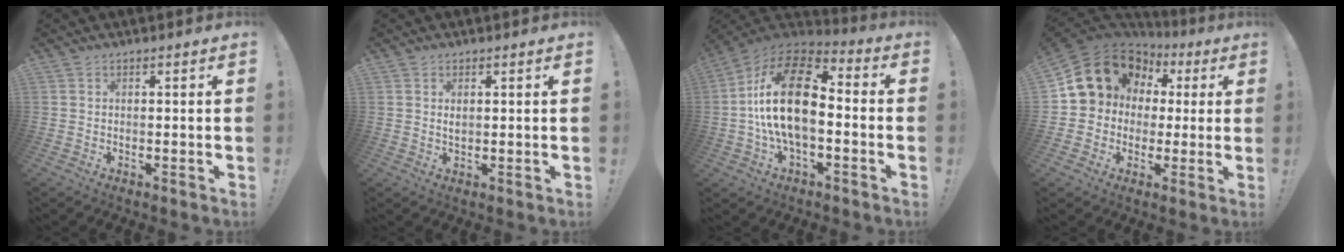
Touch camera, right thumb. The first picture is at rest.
{"total": 1.4, "force": [0.6, 0.7, 1.0], "torque": [-0.004, -0.005, 0.008]}
{"total": 22.0, "force": [0.4, 11.7, 18.6], "torque": [-0.349, 0.016, 0.010]}
{"total": 15.3, "force": [5.7, 12.9, 6.0], "torque": [-0.087, -0.027, 0.128]}